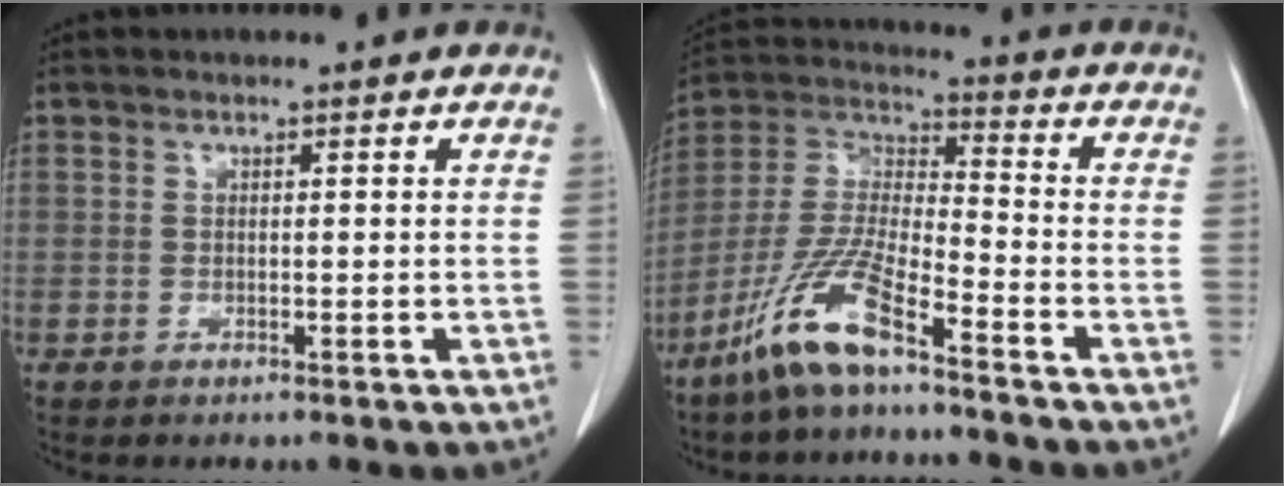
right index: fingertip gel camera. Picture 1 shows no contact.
{"total": 12.0, "force": [-8.1, 1.6, 8.8], "torque": [-0.193, -0.014, -0.164]}